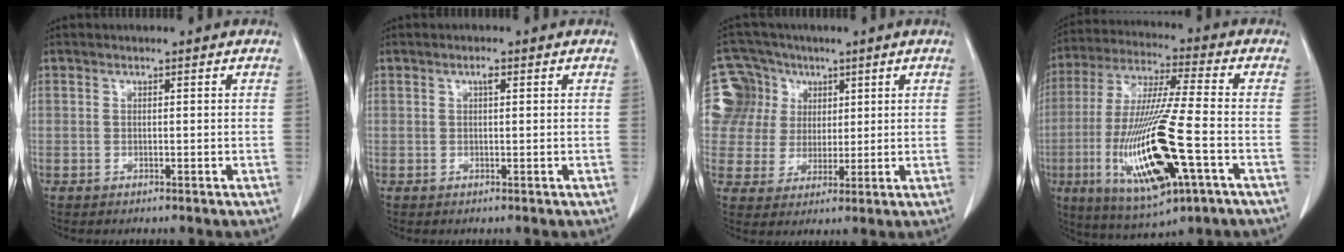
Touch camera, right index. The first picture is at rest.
{"total": 1.0, "force": [0.4, 0.3, 0.9], "torque": [-0.017, 0.003, 0.005]}
{"total": 10.7, "force": [3.7, 10.0, 1.0], "torque": [-0.032, 0.042, 0.073]}
{"total": 19.5, "force": [-6.0, 2.4, 18.5], "torque": [-0.392, -0.032, -0.099]}